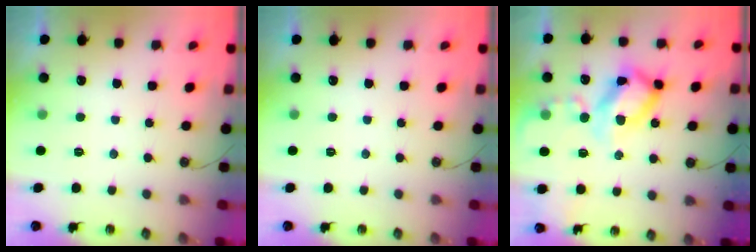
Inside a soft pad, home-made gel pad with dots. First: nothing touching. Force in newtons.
{"total": 0.0}
{"total": 18.1, "press": 18.0, "slide": 2.4}